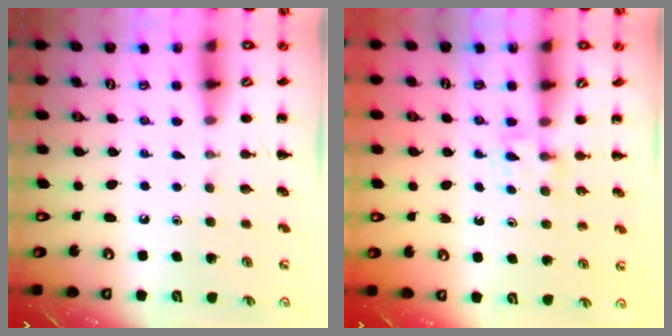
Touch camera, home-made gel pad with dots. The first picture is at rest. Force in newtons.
{"total": 3.8, "press": 3.6, "slide": 1.3}